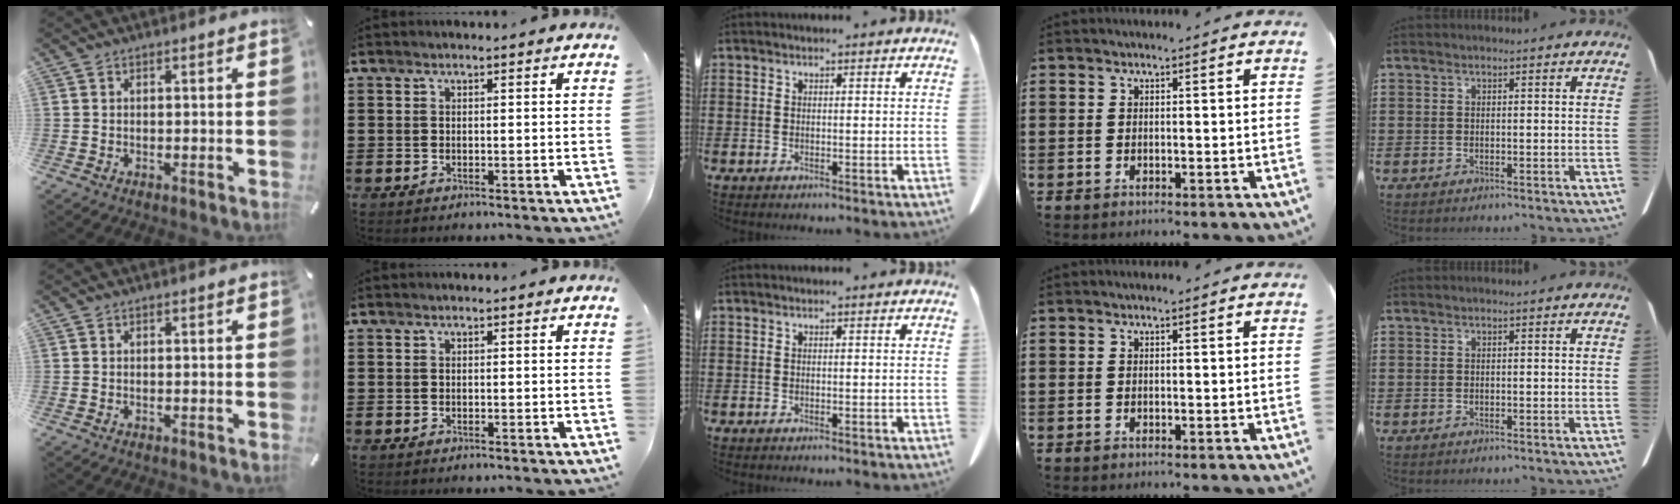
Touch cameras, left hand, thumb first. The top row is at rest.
{}